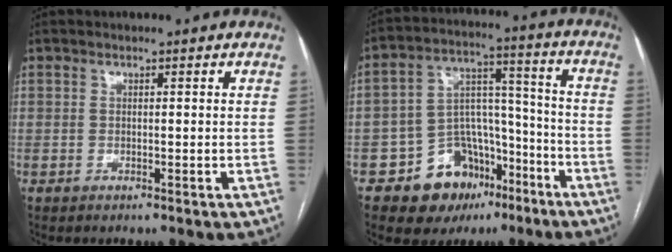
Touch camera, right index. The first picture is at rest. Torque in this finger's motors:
{"motor_torque": [0.08, 0.04, -0.17, -0.09]}